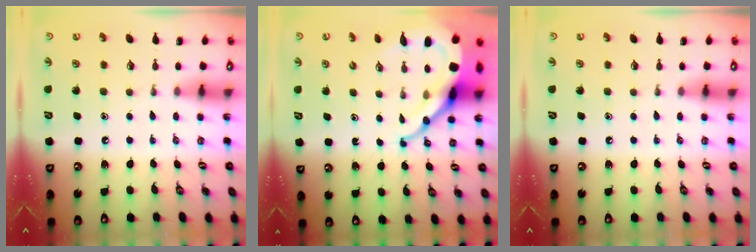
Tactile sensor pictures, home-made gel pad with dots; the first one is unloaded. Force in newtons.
{"total": 12.0, "press": 11.9, "slide": 1.2}
{"total": 0.0}